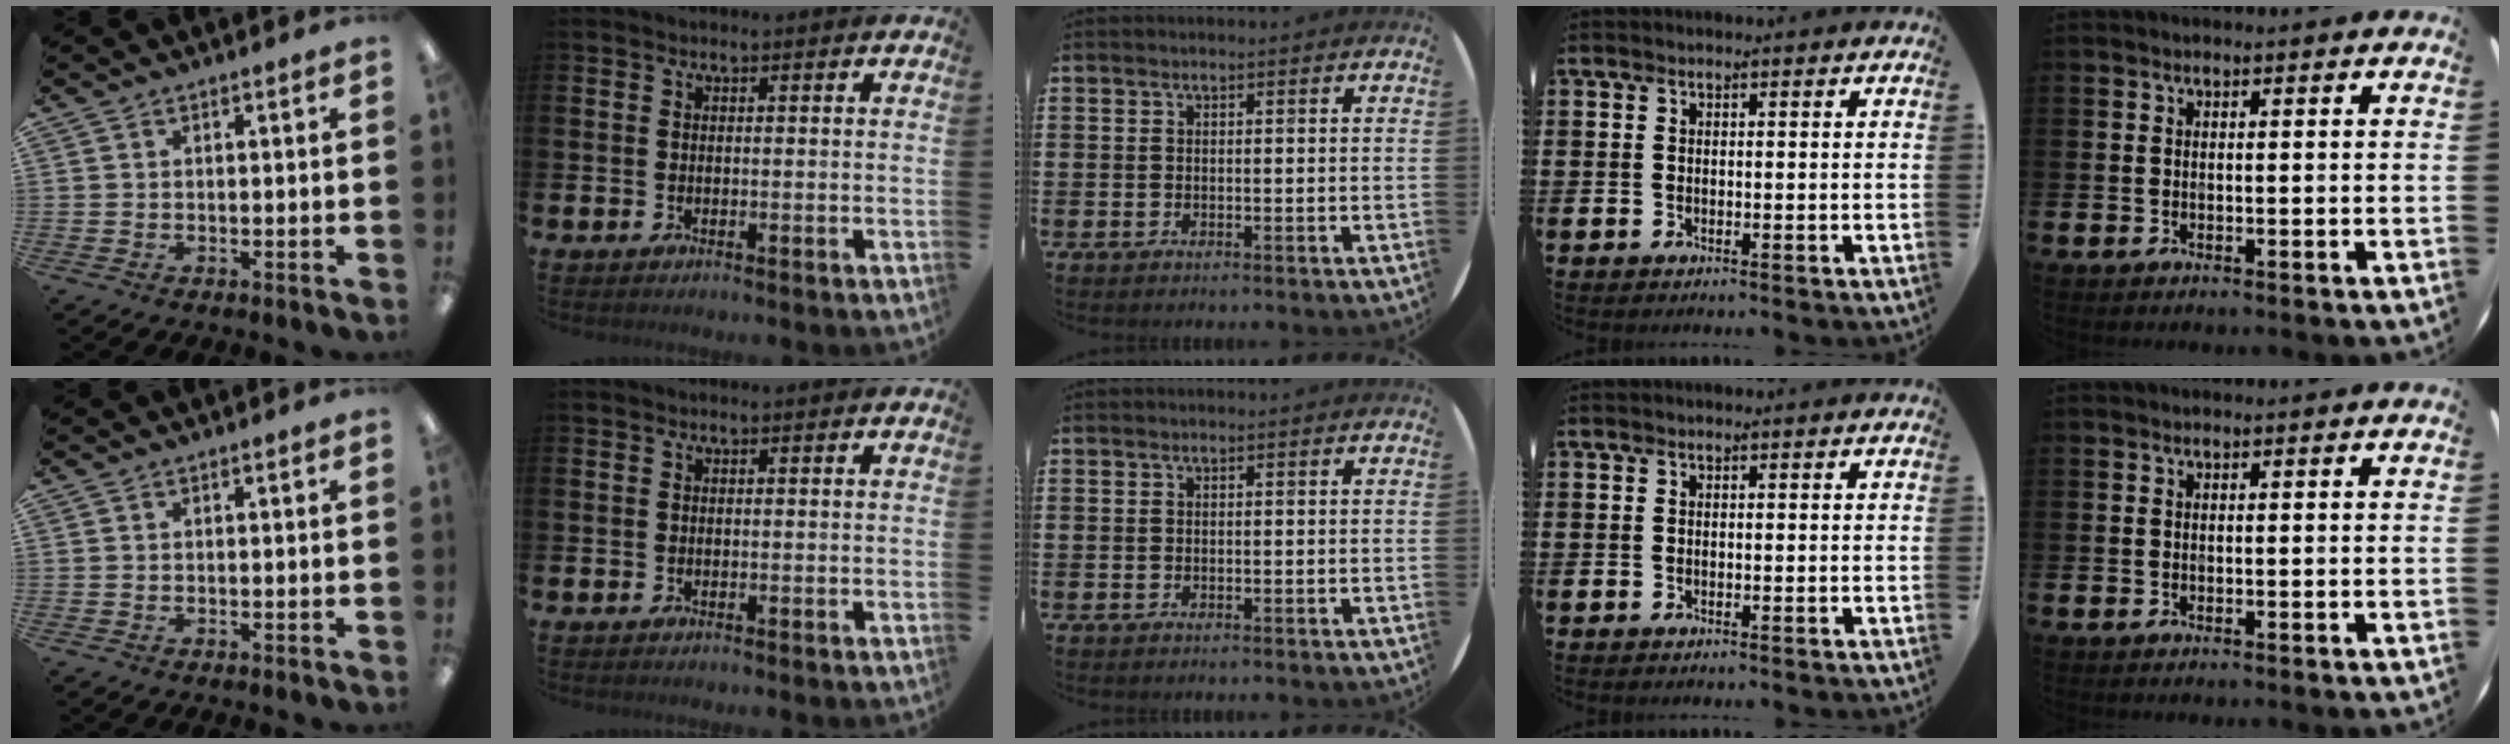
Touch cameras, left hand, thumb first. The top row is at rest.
{}